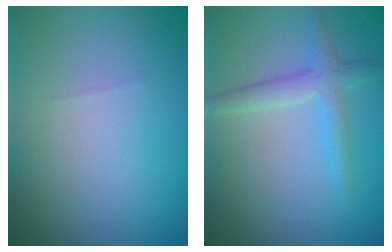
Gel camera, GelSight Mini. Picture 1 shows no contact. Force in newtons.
{"total": 1.8, "press": 1.8, "slide": 0.1}